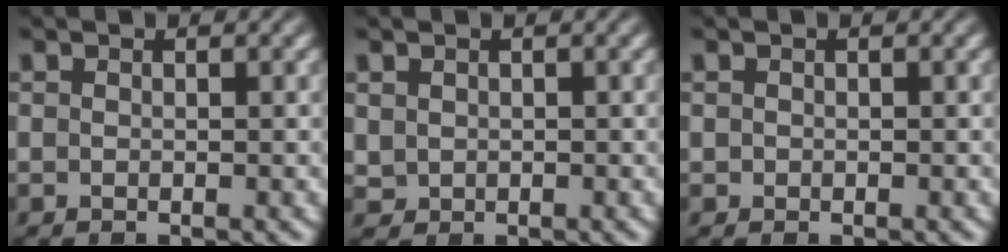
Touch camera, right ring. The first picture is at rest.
{"total": 1.0, "force": [0.6, 0.8, 0.1], "torque": [-0.009, -0.006, 0.018]}
{"total": 0.0}